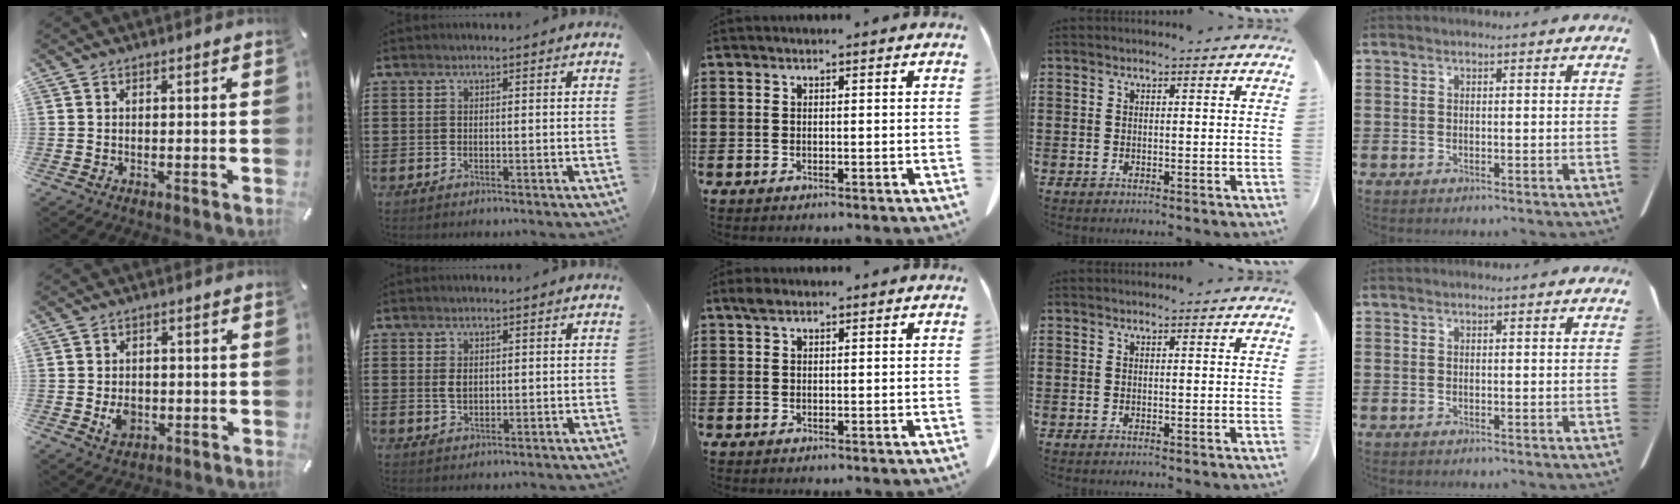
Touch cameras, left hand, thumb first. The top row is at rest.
{"thumb": {"total": 4.9, "force": [-1.0, 3.9, 2.8], "torque": [-0.037, -0.002, -0.018]}, "index": {"total": 1.9, "force": [0.5, 1.1, 1.4], "torque": [-0.032, 0.005, 0.009]}, "middle": {"total": 1.3, "force": [0.8, 0.7, 0.8], "torque": [-0.019, 0.004, 0.015]}}